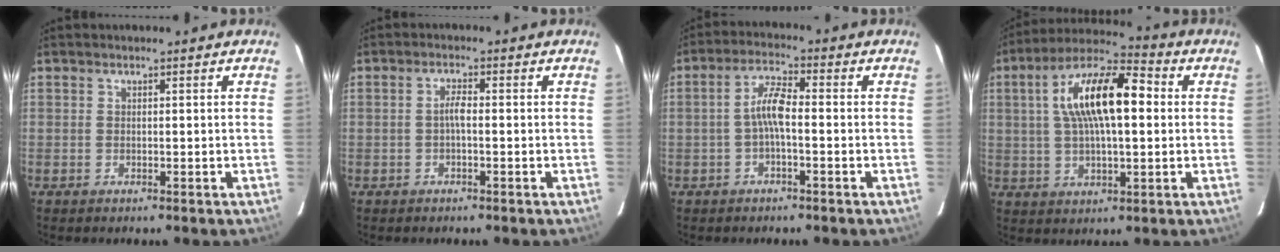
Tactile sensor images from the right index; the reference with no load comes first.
{"total": 1.8, "force": [-0.5, 0.4, 1.7], "torque": [-0.034, 0.007, -0.011]}
{"total": 4.7, "force": [-1.2, 1.1, 4.4], "torque": [-0.093, 0.014, -0.025]}
{"total": 16.0, "force": [2.8, 5.9, 14.6], "torque": [-0.261, 0.026, 0.040]}